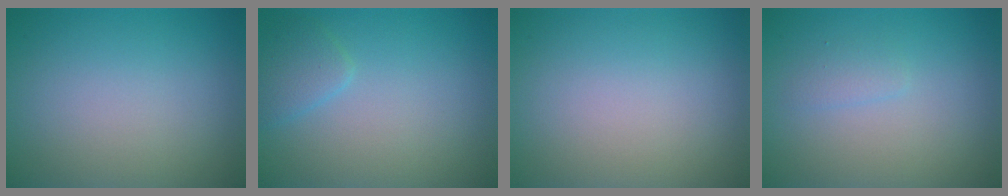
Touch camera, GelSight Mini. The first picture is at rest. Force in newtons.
{"total": 1.7, "press": 1.7, "slide": 0.1}
{"total": 0.0}
{"total": 0.9, "press": 0.9, "slide": 0.0}